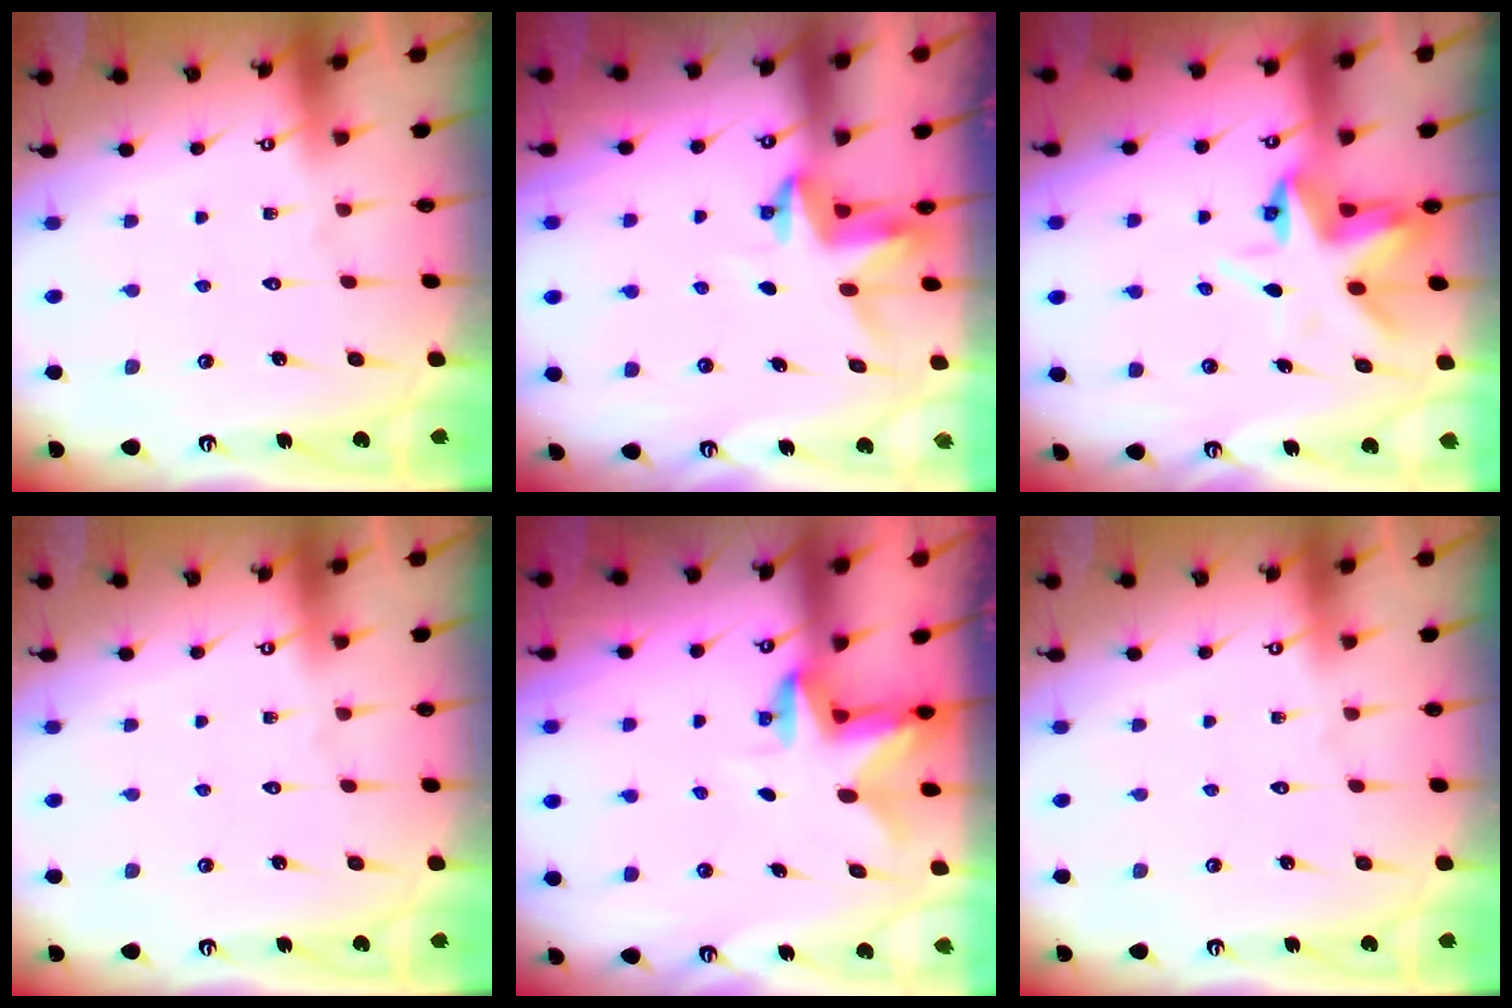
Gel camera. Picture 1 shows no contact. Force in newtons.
{"total": 3.8, "press": 3.8, "slide": 0.3}
{"total": 7.1, "press": 6.9, "slide": 1.8}
{"total": 0.0}
{"total": 2.5, "press": 2.5, "slide": 0.5}
{"total": 0.0}